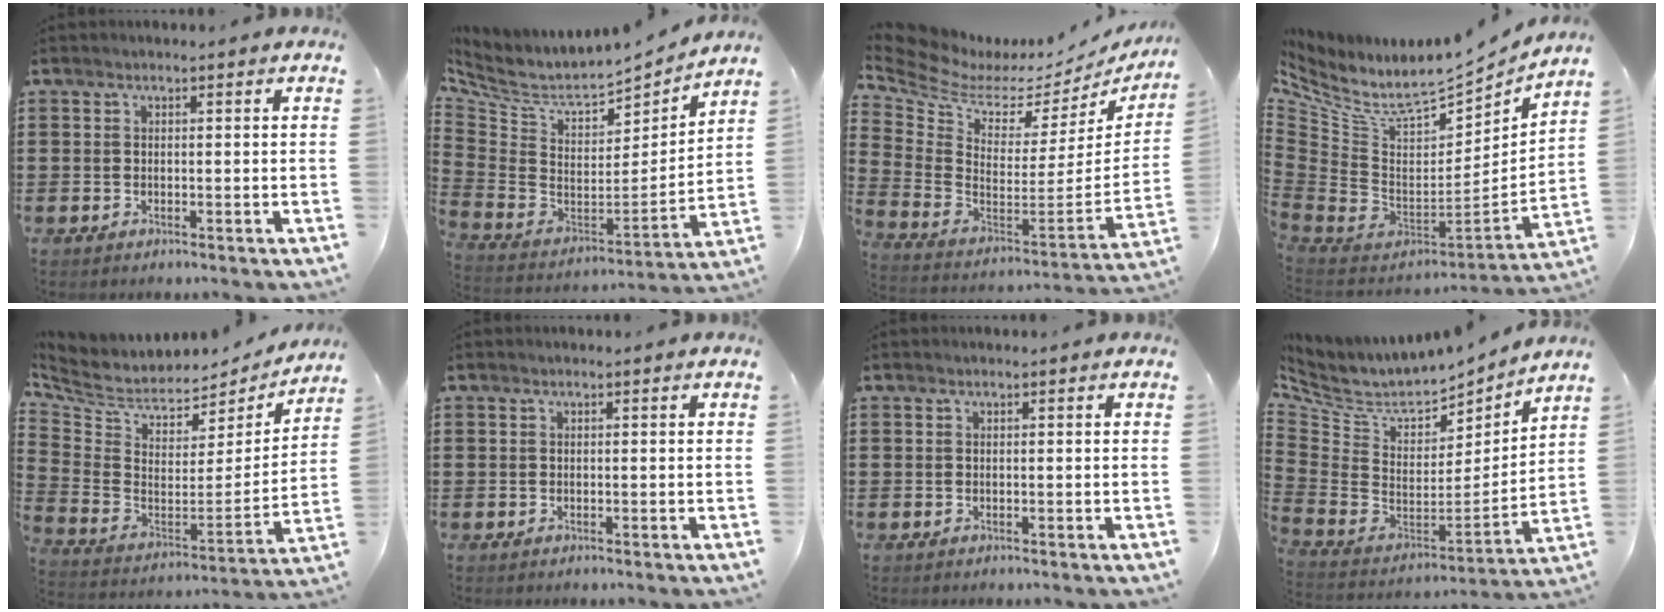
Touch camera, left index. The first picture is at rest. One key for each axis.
{"total": 6.0, "fx": 5.3, "fy": 1.8, "fz": 2.3, "tx": -0.080, "ty": -0.054, "tz": 0.087}
{"total": 5.1, "fx": 3.9, "fy": 2.5, "fz": 2.3, "tx": -0.083, "ty": -0.050, "tz": 0.062}
{"total": 8.4, "fx": 5.9, "fy": 3.6, "fz": 4.9, "tx": -0.120, "ty": -0.062, "tz": 0.103}
{"total": 4.7, "fx": 3.3, "fy": 2.9, "fz": 1.6, "tx": -0.058, "ty": -0.038, "tz": 0.057}
{"total": 0.0}
{"total": 0.0}
{"total": 6.5, "fx": 5.5, "fy": 2.3, "fz": 2.4, "tx": -0.085, "ty": -0.055, "tz": 0.093}